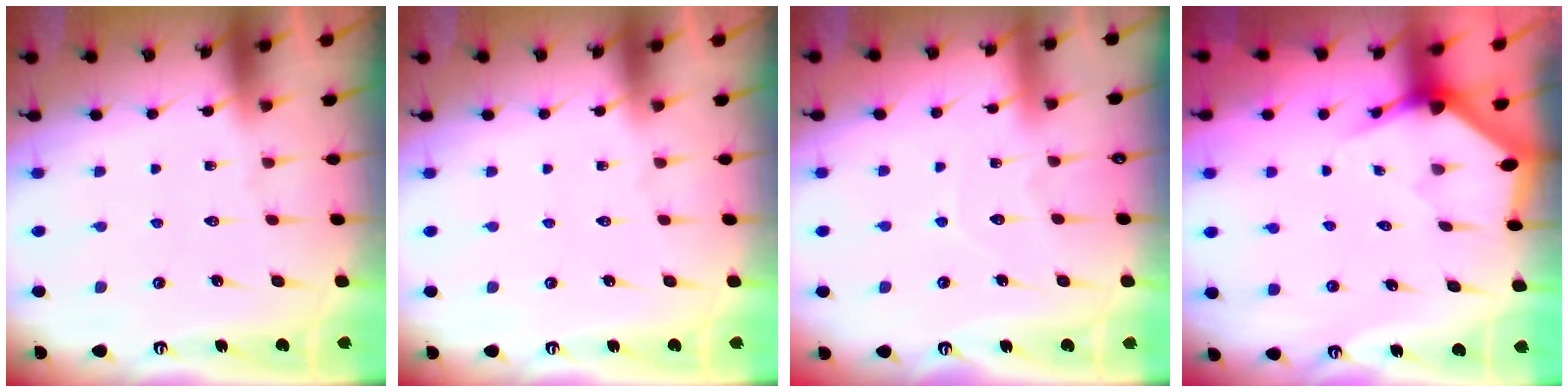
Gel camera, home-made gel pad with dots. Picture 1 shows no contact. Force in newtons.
{"total": 0.0}
{"total": 4.5, "press": 4.5, "slide": 0.5}
{"total": 2.9, "press": 2.9, "slide": 0.2}